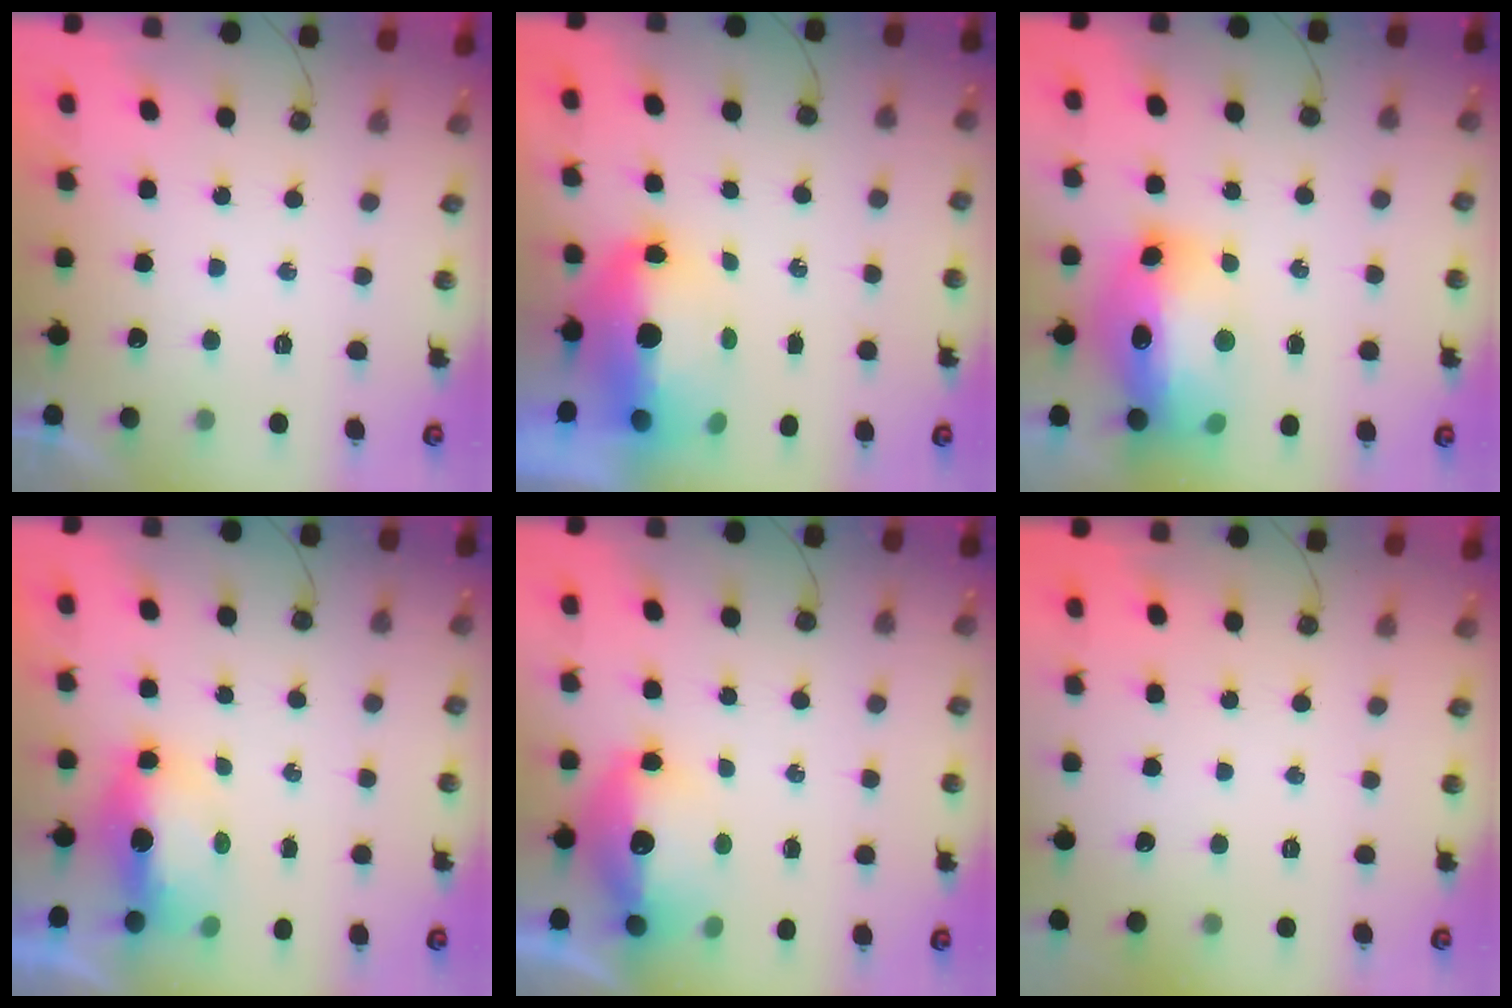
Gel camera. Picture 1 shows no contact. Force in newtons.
{"total": 15.1, "press": 12.0, "slide": 9.3}
{"total": 22.5, "press": 20.0, "slide": 10.4}
{"total": 7.8, "press": 7.6, "slide": 1.3}
{"total": 14.6, "press": 14.5, "slide": 1.2}
{"total": 0.0}